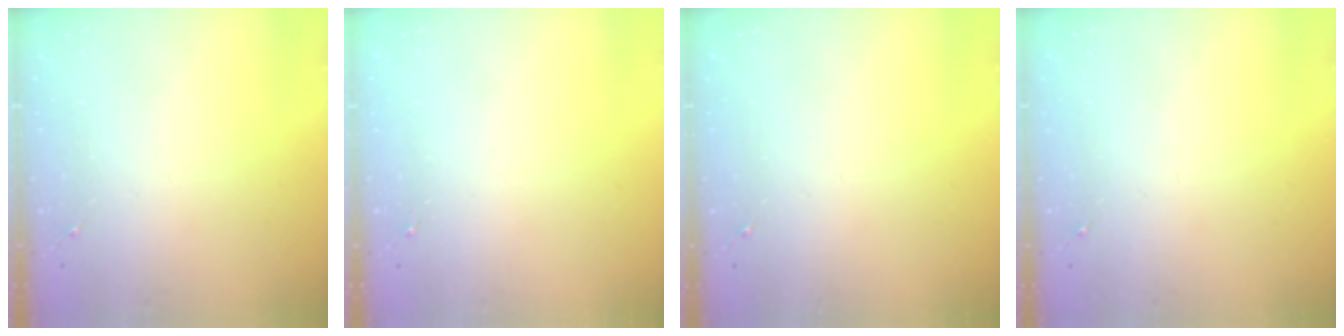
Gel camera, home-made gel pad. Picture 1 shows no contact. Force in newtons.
{"total": 0.0}
{"total": 0.0}
{"total": 0.0}